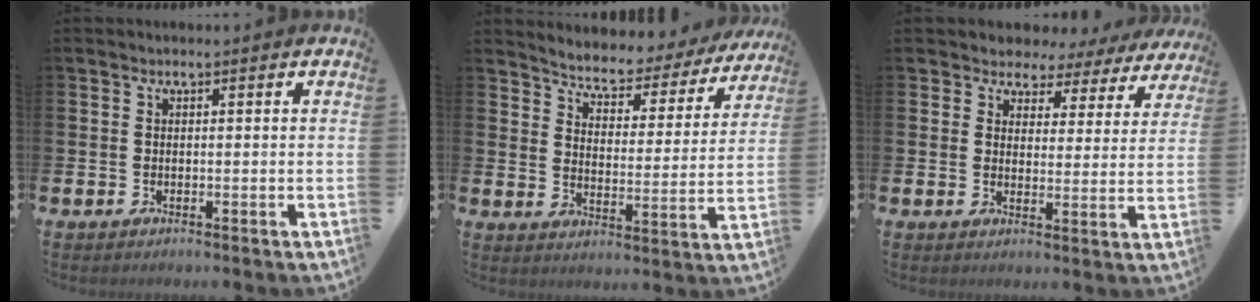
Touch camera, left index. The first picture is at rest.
{"total": 4.7, "force": [4.4, 1.3, 0.7], "torque": [-0.045, -0.038, 0.070]}
{"total": 3.3, "force": [2.7, 1.9, -0.2], "torque": [-0.015, -0.026, 0.040]}